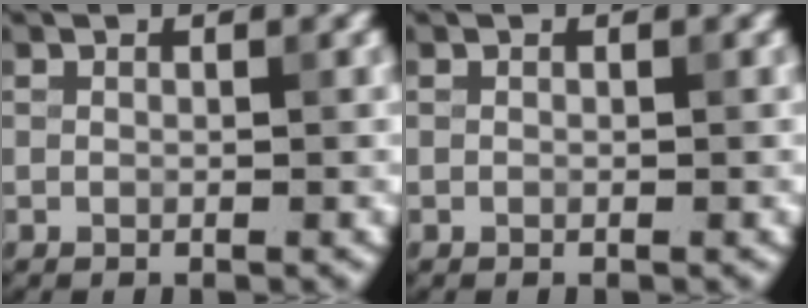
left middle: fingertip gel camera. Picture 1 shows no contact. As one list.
[{"total": 0.0}]